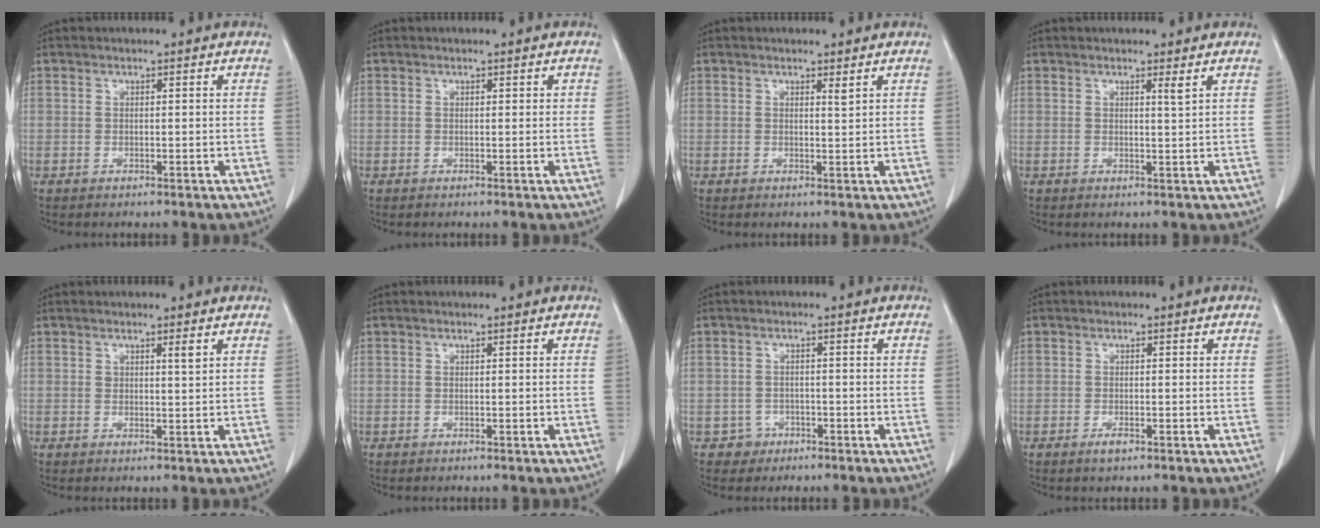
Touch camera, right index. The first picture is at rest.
{"total": 0.5, "force": [0.2, 0.3, 0.3], "torque": [-0.001, 0.002, 0.001]}
{"total": 0.8, "force": [0.6, -0.1, 0.5], "torque": [-0.013, -0.007, 0.011]}
{"total": 1.1, "force": [0.7, -0.3, 0.7], "torque": [-0.021, -0.009, 0.013]}
{"total": 1.4, "force": [0.9, 0.0, 1.1], "torque": [-0.018, -0.004, 0.013]}
{"total": 0.0}
{"total": 2.5, "force": [-1.3, 2.1, -0.3], "torque": [0.013, 0.014, -0.021]}
{"total": 1.4, "force": [-0.9, 0.5, 1.0], "torque": [-0.017, 0.000, -0.012]}